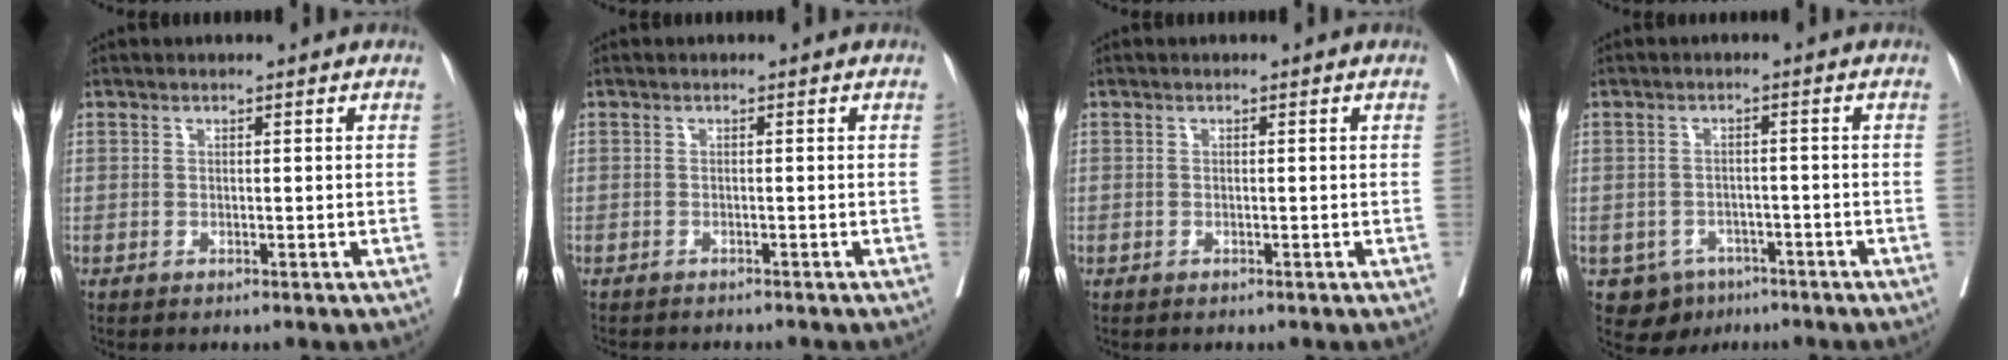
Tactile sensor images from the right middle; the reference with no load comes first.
{"total": 4.3, "force": [-3.9, 1.0, 1.5], "torque": [-0.021, -0.005, -0.051]}
{"total": 0.6, "force": [-0.3, 0.5, -0.1], "torque": [0.002, 0.007, -0.006]}
{"total": 4.8, "force": [-2.9, 3.7, 1.1], "torque": [-0.011, 0.007, -0.036]}